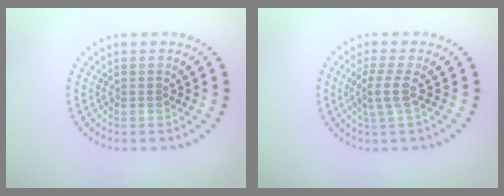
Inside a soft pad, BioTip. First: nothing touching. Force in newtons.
{"total": 2.1, "press": 1.5, "slide": 1.5}